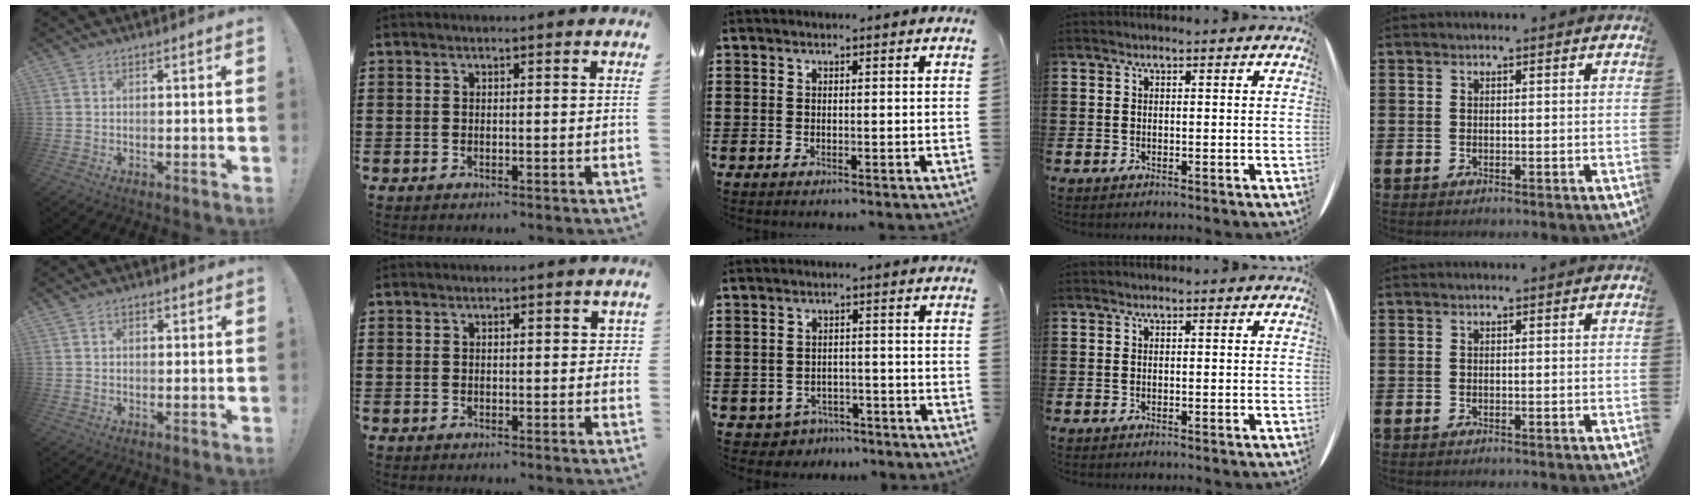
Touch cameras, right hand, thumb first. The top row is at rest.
{"thumb": {"total": 1.4, "force": [0.3, 1.2, 0.8], "torque": [-0.009, 0.002, 0.005]}, "index": {"total": 1.2, "force": [0.2, 0.6, 1.1], "torque": [-0.021, 0.006, 0.002]}, "middle": {"total": 2.6, "force": [-2.4, 1.0, -0.2], "torque": [-0.007, 0.001, -0.055]}}